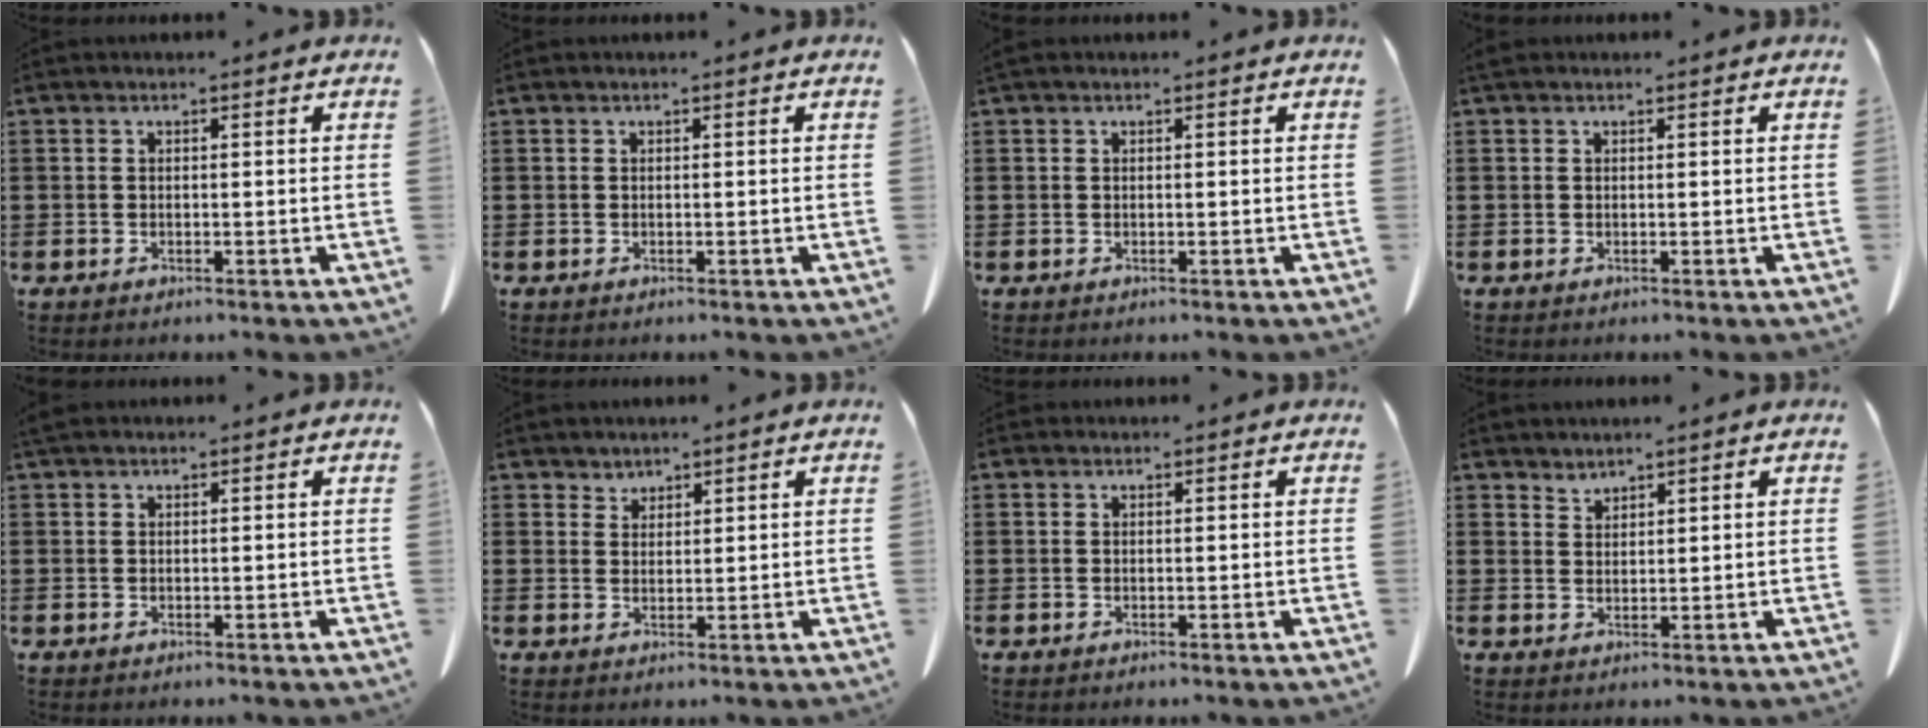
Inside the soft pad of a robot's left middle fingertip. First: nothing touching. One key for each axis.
{"total": 0.0}
{"total": 0.0}
{"total": 0.6, "fx": 0.4, "fy": 0.3, "fz": 0.3, "tx": -0.008, "ty": 0.002, "tz": 0.007}
{"total": 0.8, "fx": 0.6, "fy": 0.4, "fz": 0.4, "tx": -0.012, "ty": 0.002, "tz": 0.011}
{"total": 2.0, "fx": 1.8, "fy": 0.8, "fz": -0.1, "tx": -0.006, "ty": 0.001, "tz": 0.038}
{"total": 0.0}
{"total": 1.9, "fx": 1.9, "fy": 0.2, "fz": -0.2, "tx": 0.000, "ty": -0.004, "tz": 0.038}